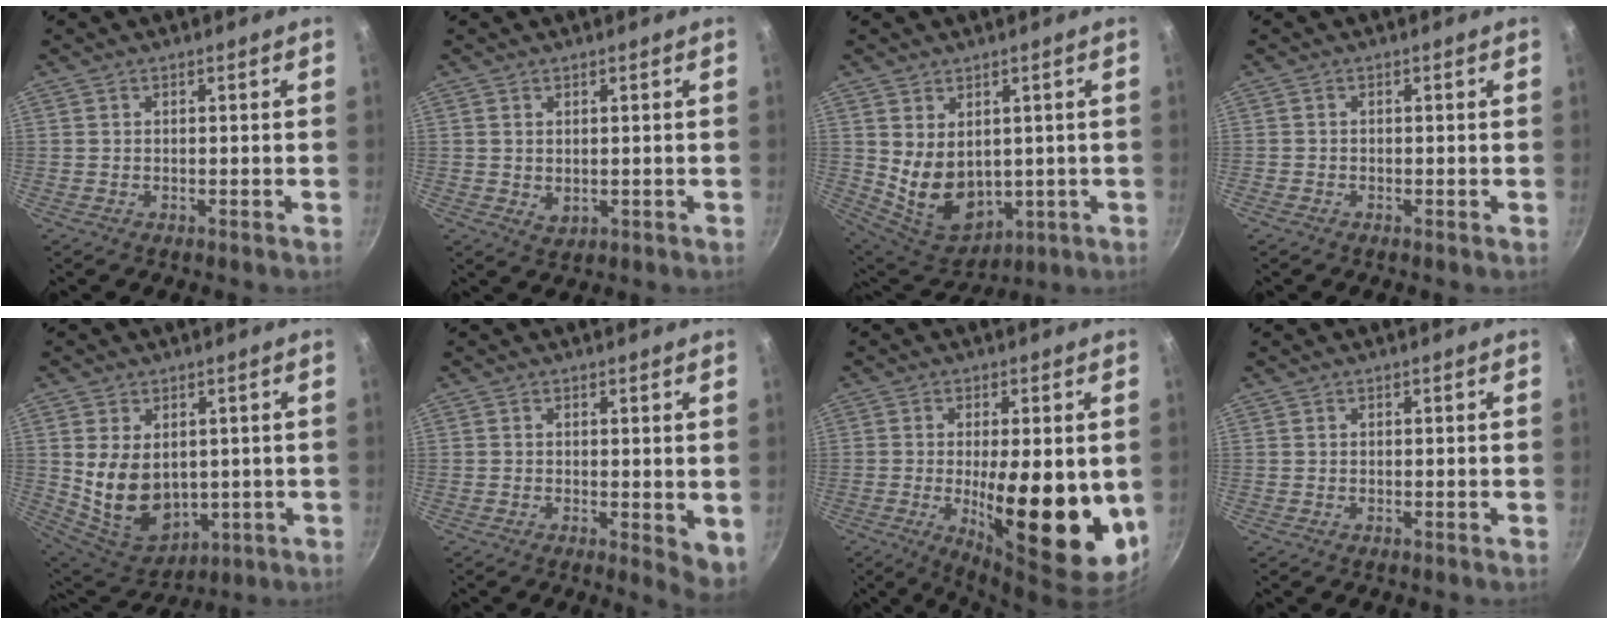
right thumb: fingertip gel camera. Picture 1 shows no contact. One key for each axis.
{"total": 1.8, "fx": 0.5, "fy": 1.2, "fz": 1.2, "tx": -0.018, "ty": -0.006, "tz": 0.010}
{"total": 11.3, "fx": 1.2, "fy": 8.2, "fz": 7.7, "tx": -0.106, "ty": -0.032, "tz": 0.053}
{"total": 0.5, "fx": -0.4, "fy": 0.4, "fz": 0.2, "tx": -0.005, "ty": 0.003, "tz": -0.010}
{"total": 13.1, "fx": 1.0, "fy": 9.3, "fz": 9.2, "tx": -0.137, "ty": -0.029, "tz": 0.049}
{"total": 4.8, "fx": 0.1, "fy": 2.0, "fz": 4.4, "tx": -0.053, "ty": -0.011, "tz": 0.001}
{"total": 18.2, "fx": -1.8, "fy": 6.2, "fz": 17.0, "tx": -0.236, "ty": -0.012, "tz": -0.017}
{"total": 0.0}